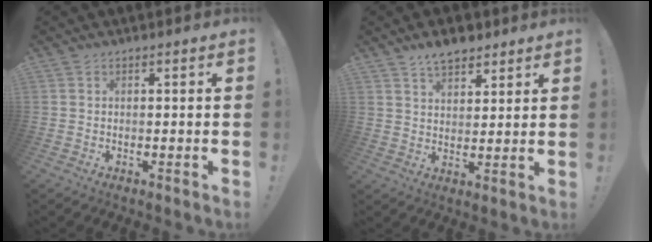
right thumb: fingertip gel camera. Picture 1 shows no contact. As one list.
[{"total": 6.9, "force": [5.3, 3.6, 2.6], "torque": [-0.042, -0.028, 0.099]}]